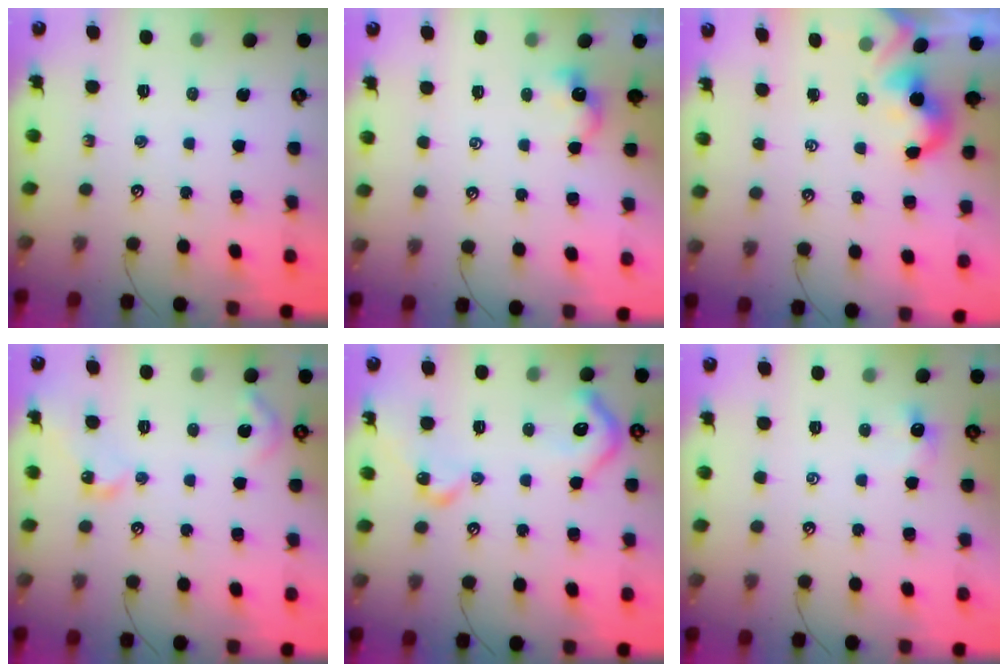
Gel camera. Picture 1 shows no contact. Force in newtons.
{"total": 2.8, "press": 2.8, "slide": 0.1}
{"total": 2.1, "press": 2.0, "slide": 0.5}
{"total": 7.6, "press": 7.5, "slide": 0.7}
{"total": 10.3, "press": 10.2, "slide": 1.3}
{"total": 1.3, "press": 1.1, "slide": 0.6}